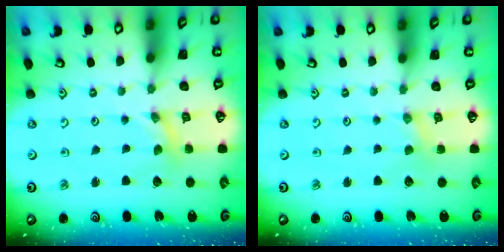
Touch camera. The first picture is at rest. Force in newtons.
{"total": 0.8, "press": 0.8, "slide": 0.1}